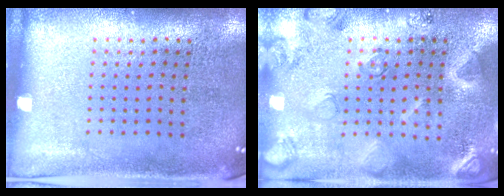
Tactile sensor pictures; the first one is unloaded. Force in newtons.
{"total": 2.3, "press": 2.3, "slide": 0.1}